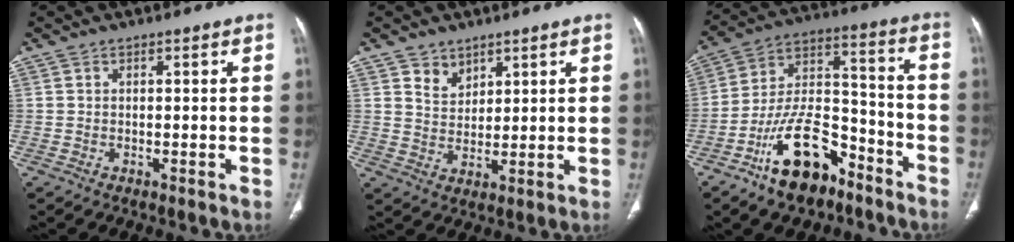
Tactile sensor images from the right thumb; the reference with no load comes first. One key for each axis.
{"total": 4.5, "fx": 3.1, "fy": 3.1, "fz": 1.2, "tx": -0.002, "ty": -0.026, "tz": 0.062}
{"total": 16.5, "fx": -10.3, "fy": 8.1, "fz": 10.0, "tx": -0.154, "ty": 0.088, "tz": -0.183}